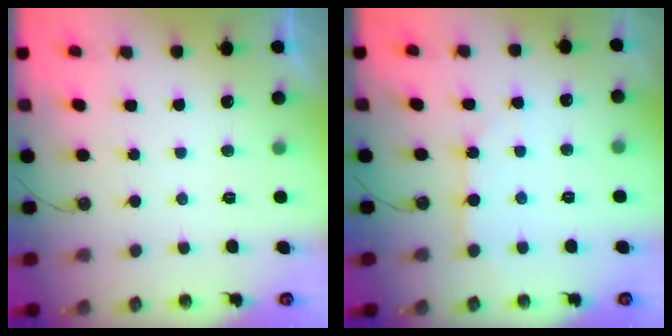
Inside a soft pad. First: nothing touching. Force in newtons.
{"total": 5.3, "press": 5.3, "slide": 0.4}